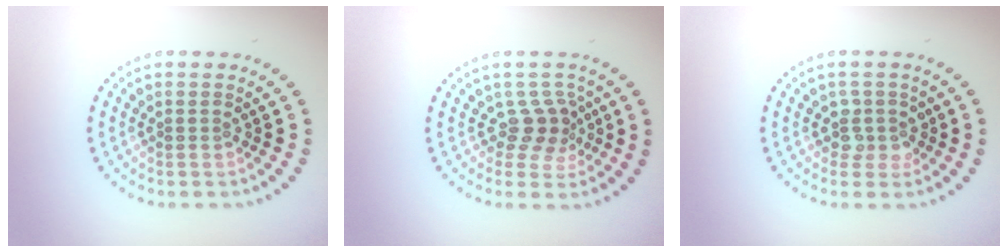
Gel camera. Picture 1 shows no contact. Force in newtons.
{"total": 2.4, "press": 1.8, "slide": 1.5}
{"total": 1.9, "press": 1.5, "slide": 1.2}